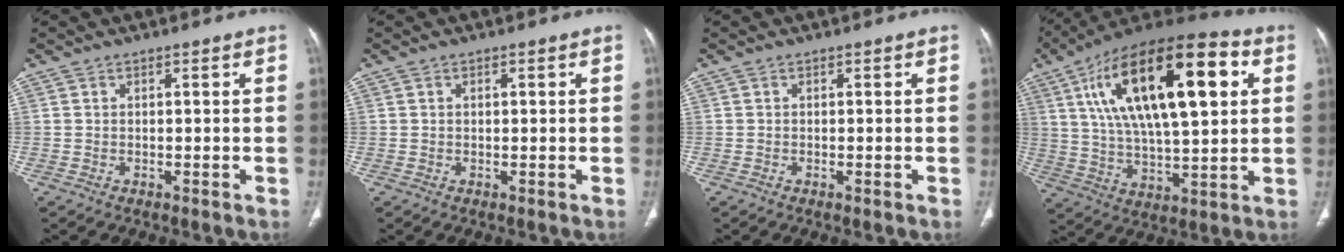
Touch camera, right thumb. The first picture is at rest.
{"total": 0.6, "force": [0.2, 0.4, 0.5], "torque": [-0.011, 0.002, 0.004]}
{"total": 0.0}
{"total": 28.4, "force": [8.7, 11.2, 24.6], "torque": [-0.415, 0.008, 0.136]}